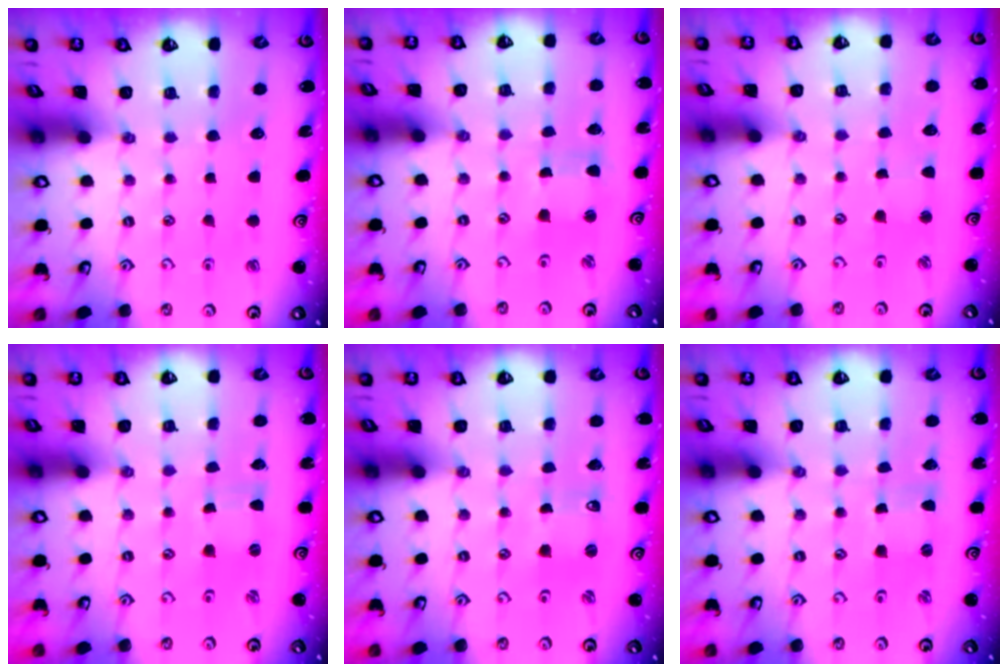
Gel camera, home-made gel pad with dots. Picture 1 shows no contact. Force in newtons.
{"total": 1.2, "press": 1.1, "slide": 0.3}
{"total": 1.3, "press": 1.3, "slide": 0.2}
{"total": 0.0}
{"total": 1.2, "press": 1.2, "slide": 0.1}
{"total": 0.0}